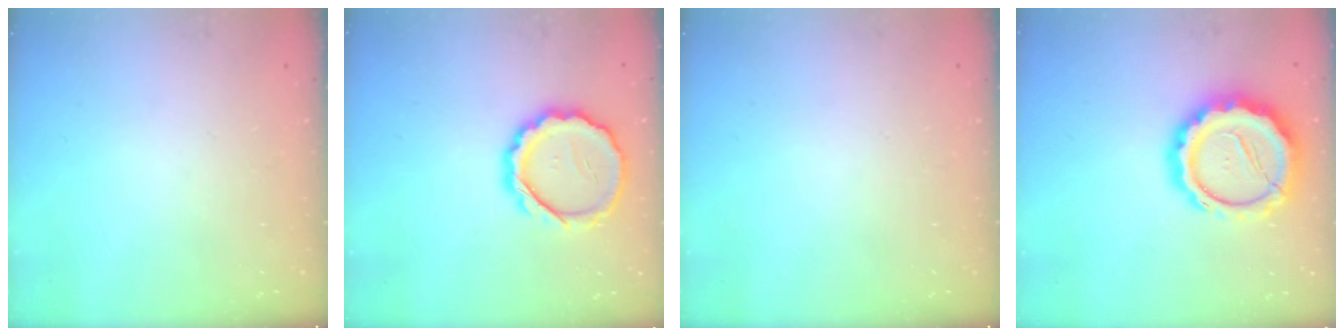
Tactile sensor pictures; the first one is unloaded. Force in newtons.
{"total": 11.7, "press": 11.5, "slide": 1.8}
{"total": 0.0}
{"total": 17.6, "press": 17.3, "slide": 3.2}